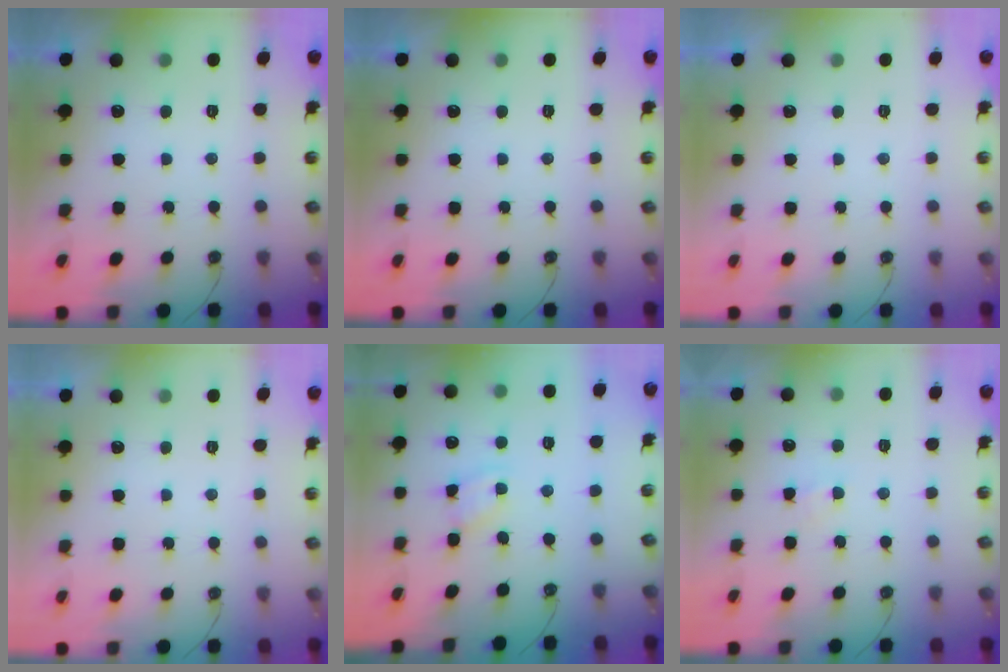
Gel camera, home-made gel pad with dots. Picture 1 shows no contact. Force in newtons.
{"total": 0.0}
{"total": 0.0}
{"total": 0.0}
{"total": 1.7, "press": 1.7, "slide": 0.3}
{"total": 5.1, "press": 5.1, "slide": 0.5}